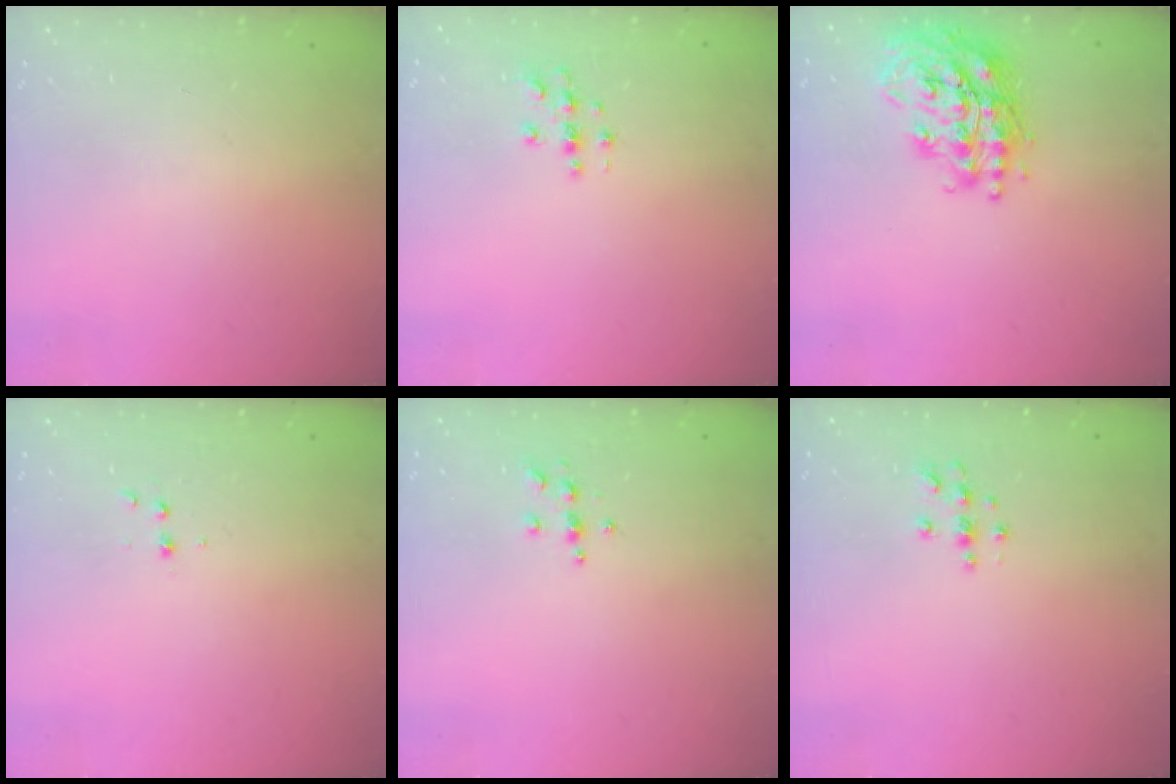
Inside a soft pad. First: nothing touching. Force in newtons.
{"total": 2.7, "press": 2.7, "slide": 0.3}
{"total": 19.6, "press": 19.5, "slide": 1.5}
{"total": 2.9, "press": 2.7, "slide": 1.1}
{"total": 4.0, "press": 3.9, "slide": 0.6}
{"total": 4.2, "press": 4.2, "slide": 0.5}